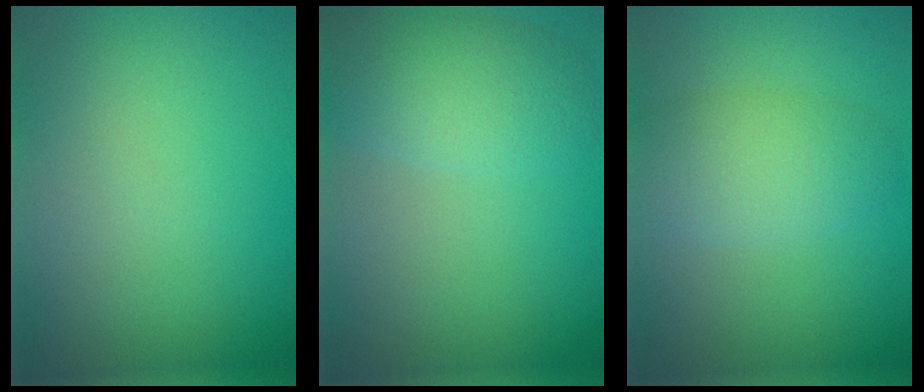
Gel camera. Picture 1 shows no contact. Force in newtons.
{"total": 4.4, "press": 4.4, "slide": 0.1}
{"total": 3.7, "press": 3.7, "slide": 0.1}